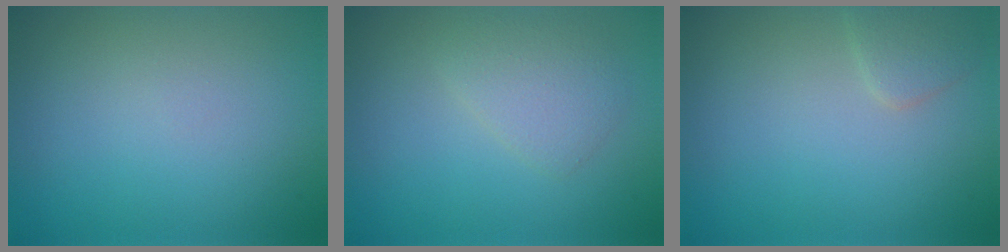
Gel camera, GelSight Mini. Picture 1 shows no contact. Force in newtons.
{"total": 2.1, "press": 2.1, "slide": 0.1}
{"total": 1.5, "press": 1.5, "slide": 0.0}